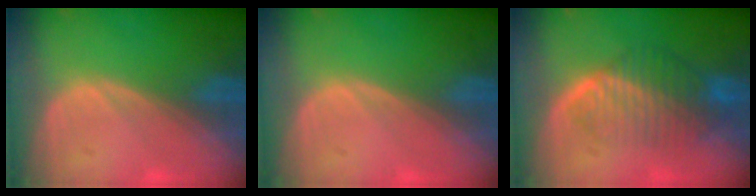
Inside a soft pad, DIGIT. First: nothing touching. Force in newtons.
{"total": 0.0}
{"total": 7.6, "press": 6.9, "slide": 3.2}